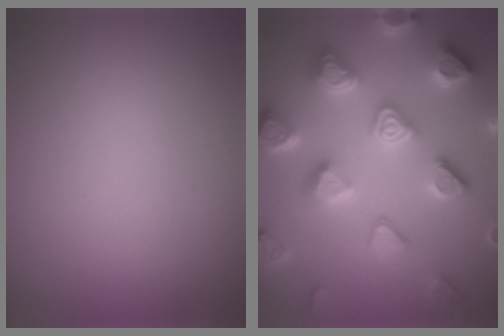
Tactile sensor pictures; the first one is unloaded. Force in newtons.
{"total": 7.4, "press": 7.3, "slide": 1.6}